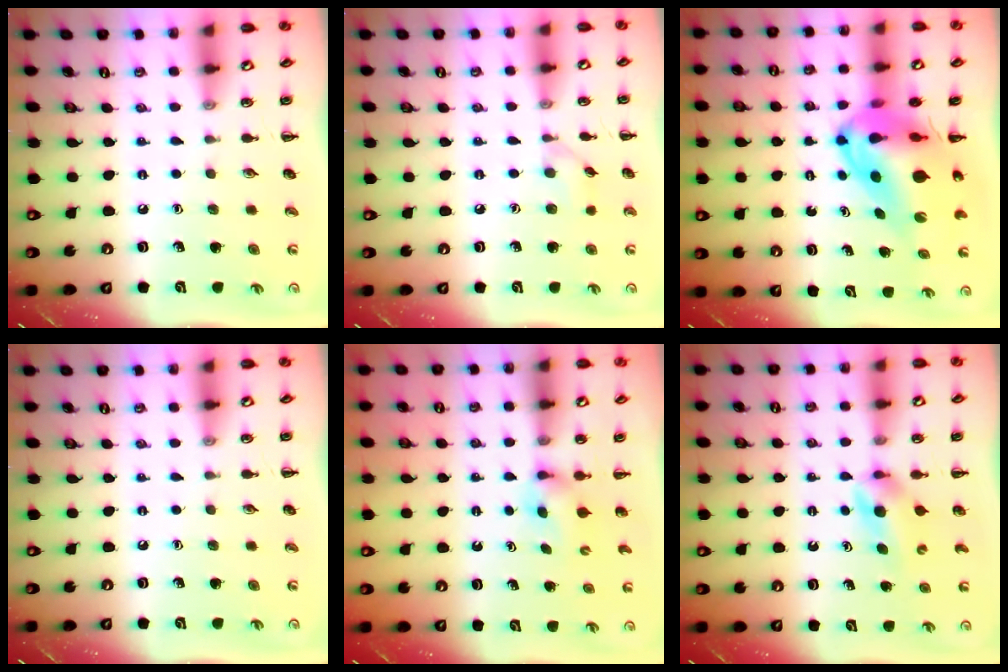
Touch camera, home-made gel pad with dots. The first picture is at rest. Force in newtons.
{"total": 6.6, "press": 6.2, "slide": 2.2}
{"total": 15.3, "press": 14.6, "slide": 4.7}
{"total": 0.0}
{"total": 2.9, "press": 2.8, "slide": 1.0}
{"total": 3.9, "press": 3.8, "slide": 1.0}